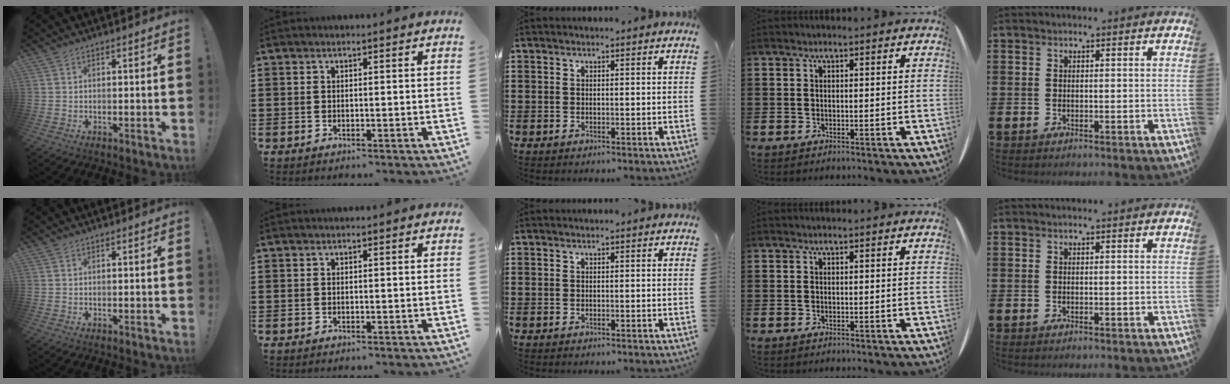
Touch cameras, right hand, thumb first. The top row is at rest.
{}